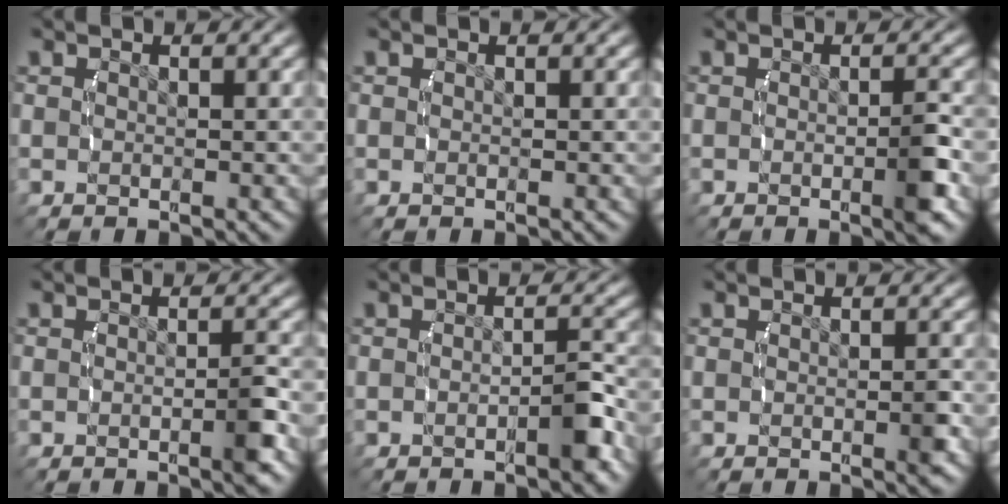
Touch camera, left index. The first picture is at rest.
{"total": 0.0}
{"total": 2.4, "force": [-0.8, 0.3, 2.2], "torque": [-0.036, -0.001, -0.014]}
{"total": 2.0, "force": [-0.8, 0.2, 1.9], "torque": [-0.029, 0.002, -0.015]}
{"total": 2.1, "force": [-1.1, 0.3, 1.7], "torque": [-0.024, 0.001, -0.020]}
{"total": 1.1, "force": [-0.3, 0.3, 1.1], "torque": [-0.015, 0.001, -0.006]}